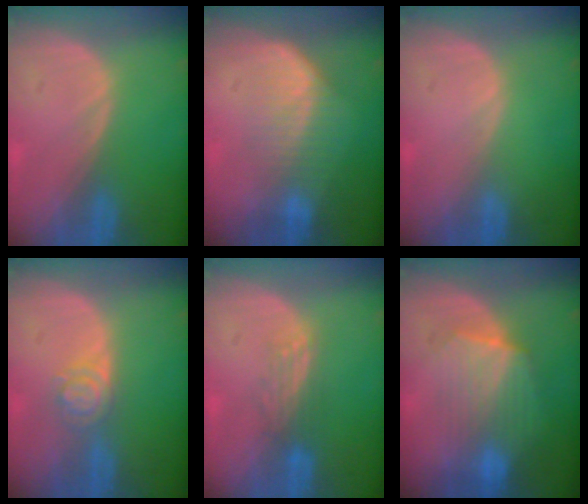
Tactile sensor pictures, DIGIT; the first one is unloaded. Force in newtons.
{"total": 6.3, "press": 5.8, "slide": 2.4}
{"total": 0.0}
{"total": 3.9, "press": 3.6, "slide": 1.6}
{"total": 2.9, "press": 2.7, "slide": 1.1}
{"total": 7.1, "press": 7.0, "slide": 0.9}